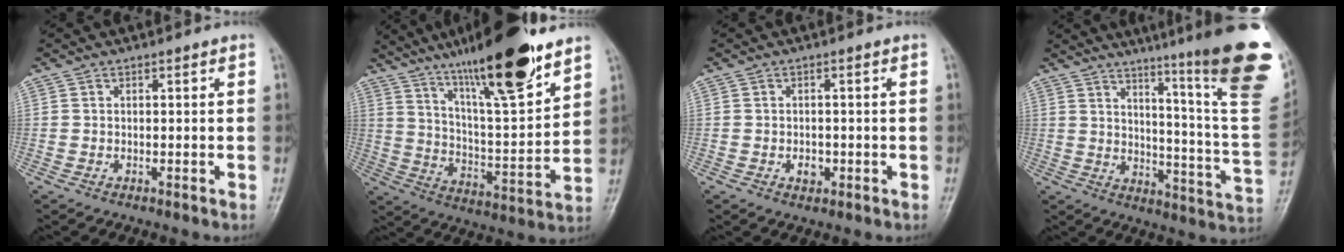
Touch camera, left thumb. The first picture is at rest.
{"total": 22.2, "force": [15.2, 3.8, 15.7], "torque": [-0.236, -0.066, 0.256]}
{"total": 2.0, "force": [-0.6, 1.5, 1.3], "torque": [-0.011, 0.003, -0.005]}
{"total": 26.4, "force": [15.6, 2.4, 21.1], "torque": [-0.232, -0.094, 0.207]}